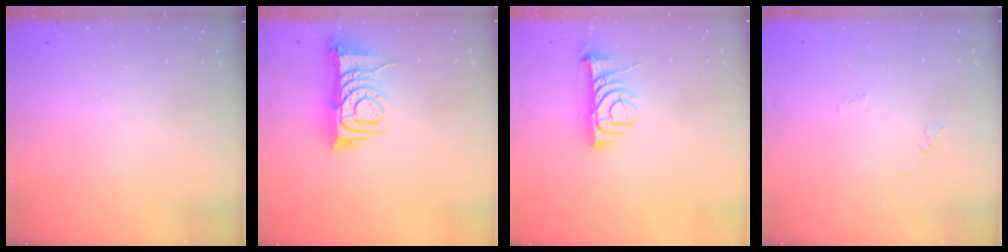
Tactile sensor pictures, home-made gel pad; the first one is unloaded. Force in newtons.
{"total": 9.0, "press": 8.9, "slide": 1.0}
{"total": 8.2, "press": 8.2, "slide": 0.6}
{"total": 2.7, "press": 2.7, "slide": 0.2}